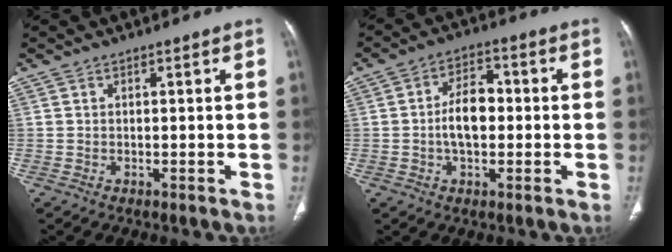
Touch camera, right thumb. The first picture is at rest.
{"total": 7.8, "force": [-0.4, 4.7, 6.2], "torque": [-0.097, 0.020, -0.013]}